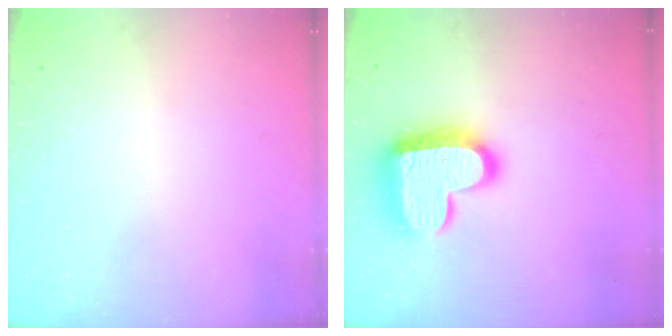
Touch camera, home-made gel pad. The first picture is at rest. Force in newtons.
{"total": 18.0, "press": 17.9, "slide": 1.3}